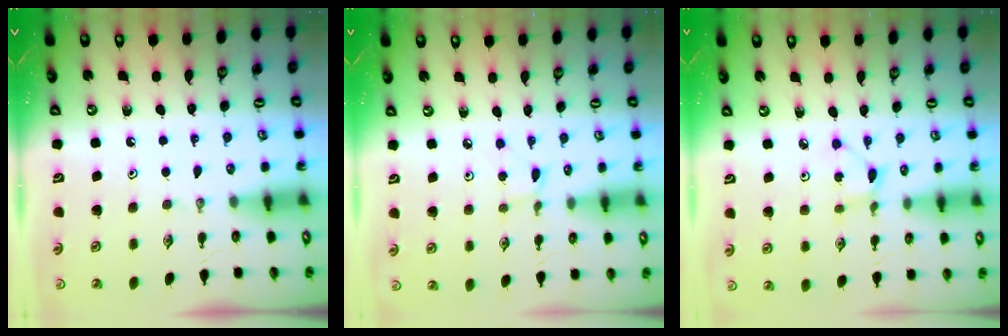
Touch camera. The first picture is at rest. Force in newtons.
{"total": 1.5, "press": 1.5, "slide": 0.2}
{"total": 2.2, "press": 2.2, "slide": 0.3}